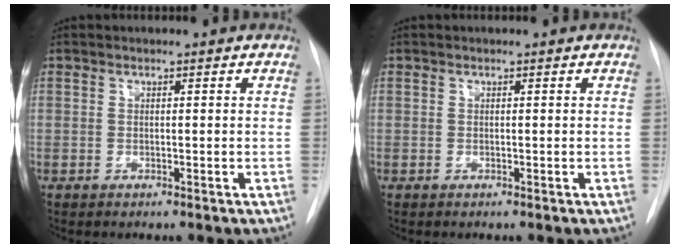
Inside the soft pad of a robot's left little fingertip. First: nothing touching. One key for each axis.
{"total": 0.0}